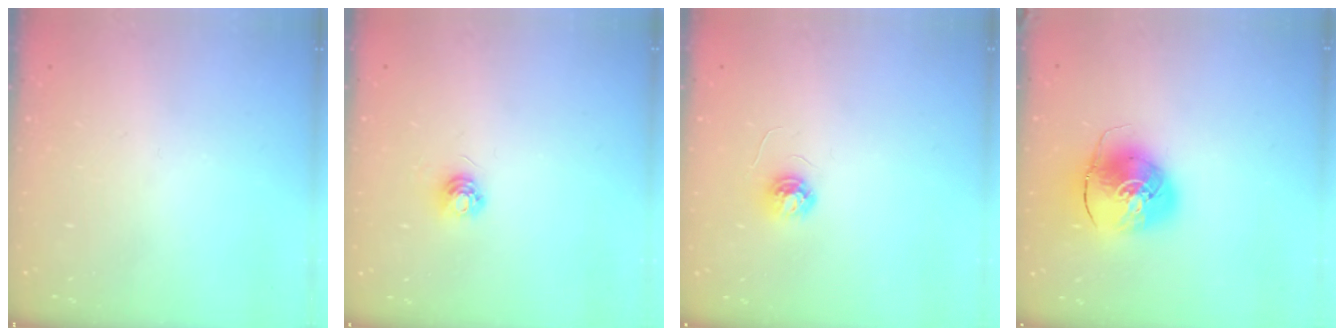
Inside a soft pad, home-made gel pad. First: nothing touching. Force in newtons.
{"total": 4.7, "press": 4.7, "slide": 0.5}
{"total": 4.0, "press": 4.0, "slide": 0.3}
{"total": 10.0, "press": 9.9, "slide": 1.5}